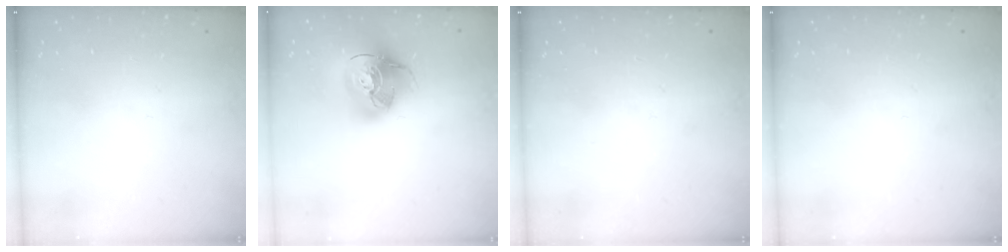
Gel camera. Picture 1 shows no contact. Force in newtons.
{"total": 15.6, "press": 15.5, "slide": 1.6}
{"total": 0.0}
{"total": 0.0}